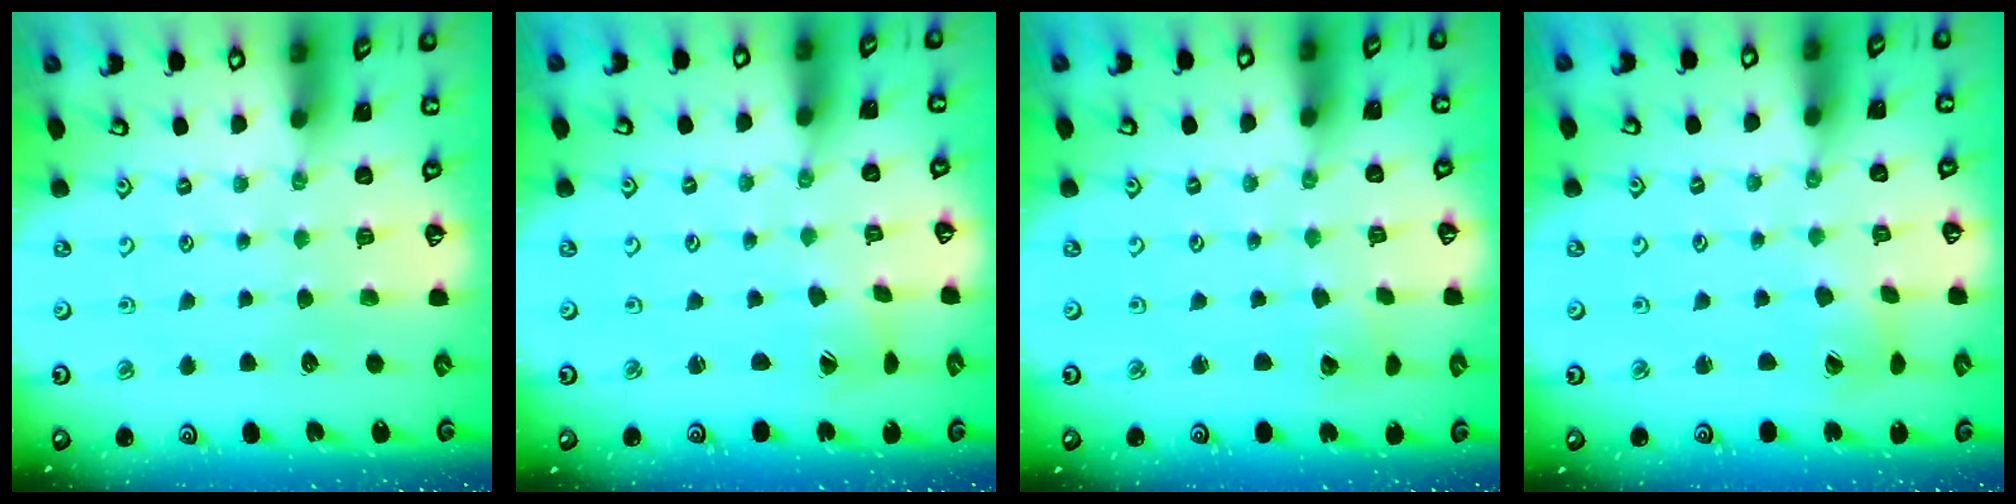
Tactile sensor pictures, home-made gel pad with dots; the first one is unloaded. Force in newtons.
{"total": 1.9, "press": 1.8, "slide": 0.2}
{"total": 2.2, "press": 2.2, "slide": 0.2}
{"total": 2.7, "press": 2.7, "slide": 0.4}